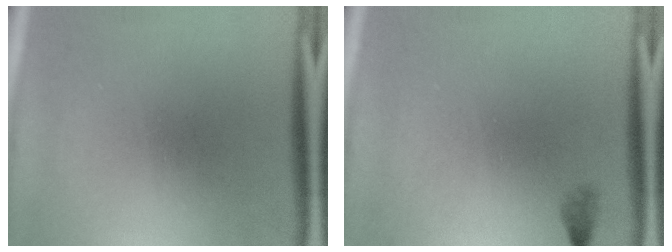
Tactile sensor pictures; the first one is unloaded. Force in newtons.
{"total": 0.8}